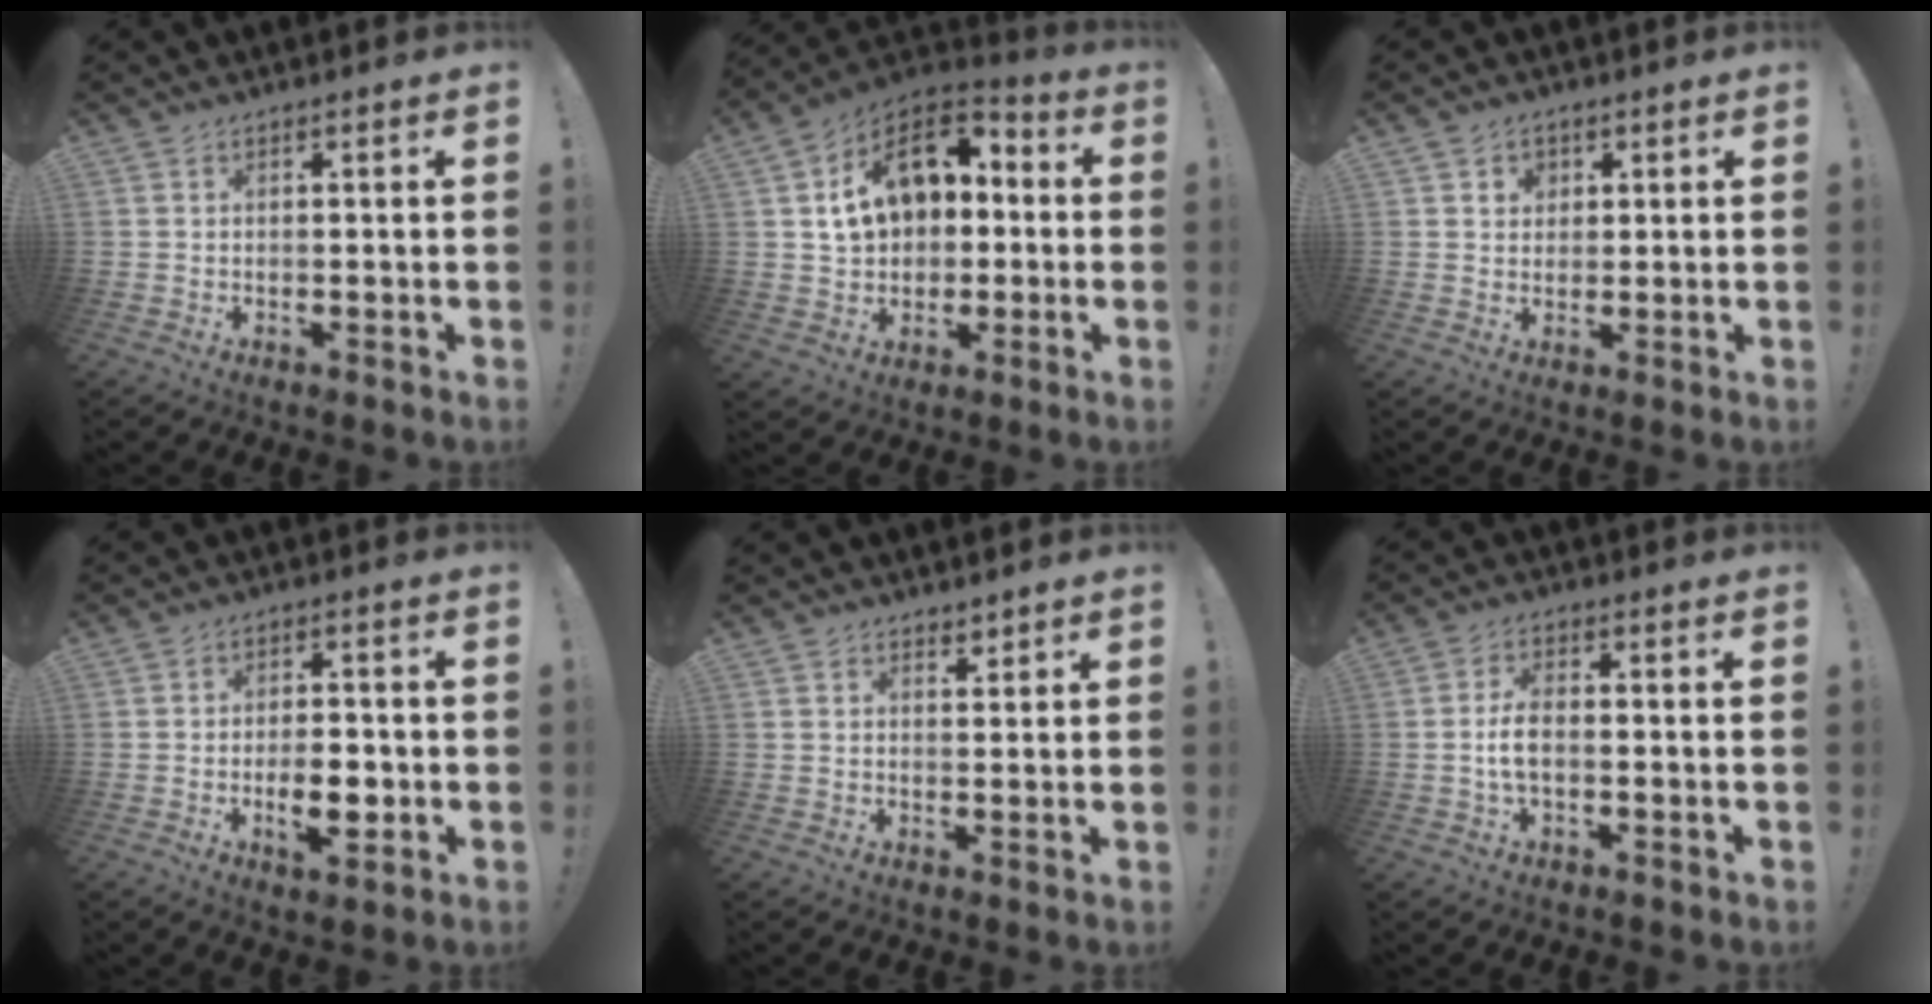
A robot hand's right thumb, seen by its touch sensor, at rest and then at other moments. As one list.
[{"total": 16.4, "force": [4.1, 11.8, 10.7], "torque": [-0.153, -0.003, 0.075]}, {"total": 3.4, "force": [1.3, 3.0, 0.8], "torque": [-0.006, -0.004, 0.022]}, {"total": 7.8, "force": [-2.3, 3.4, 6.6], "torque": [-0.103, 0.003, -0.039]}, {"total": 2.0, "force": [1.8, 0.9, 0.2], "torque": [0.013, -0.015, 0.030]}, {"total": 5.7, "force": [-0.9, 2.6, 5.0], "torque": [-0.103, -0.001, -0.017]}]